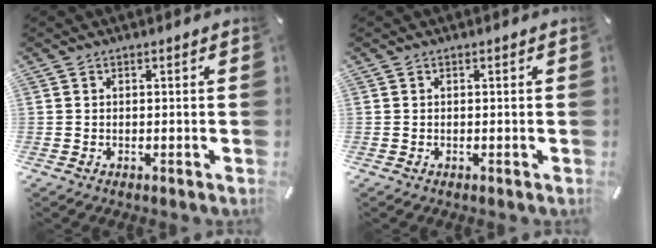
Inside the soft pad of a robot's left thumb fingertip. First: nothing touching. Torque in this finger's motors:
{"motor_torque": [0.00, 0.00, -0.01, -0.02, 0.00]}